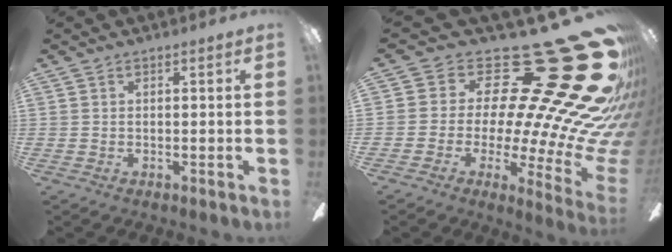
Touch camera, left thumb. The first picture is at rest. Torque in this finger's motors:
{"motor_torque": [1.67, 1.70, -0.15, -0.03, -0.04]}